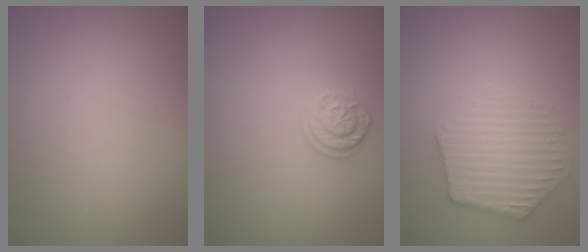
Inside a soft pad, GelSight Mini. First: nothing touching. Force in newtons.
{"total": 1.8, "press": 1.8, "slide": 0.5}
{"total": 3.9, "press": 3.9, "slide": 0.3}